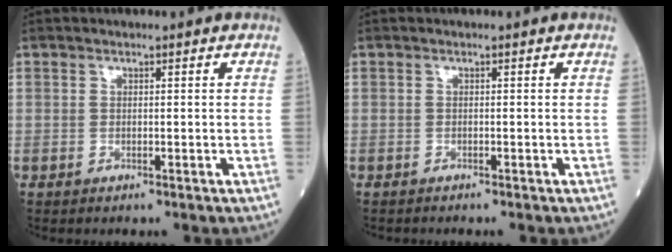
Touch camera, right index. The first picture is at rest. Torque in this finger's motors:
{"motor_torque": [-0.03, -0.08, -0.04, -0.01]}